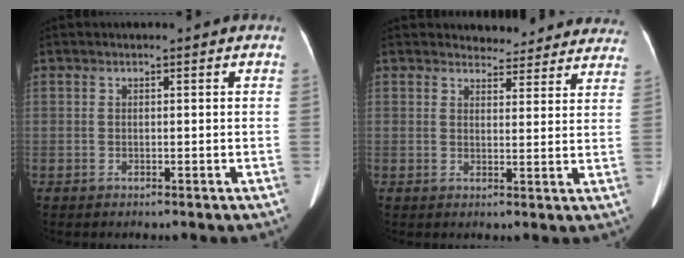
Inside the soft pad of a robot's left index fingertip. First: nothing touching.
{"total": 11.6, "force": [11.1, 3.4, 0.7], "torque": [0.029, -0.011, 0.104]}